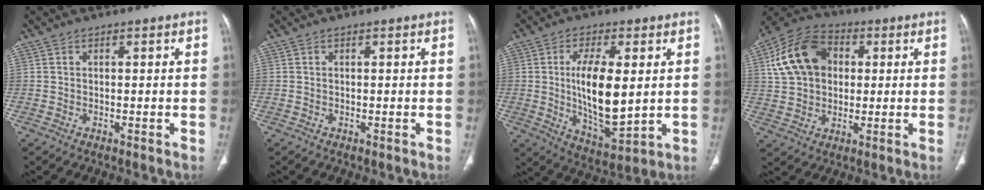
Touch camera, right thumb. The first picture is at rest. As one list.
[{"total": 0.0}, {"total": 14.1, "force": [1.1, 5.6, 12.9], "torque": [-0.219, -0.026, 0.031]}, {"total": 15.2, "force": [3.2, 11.4, 9.5], "torque": [-0.158, 0.017, 0.051]}]